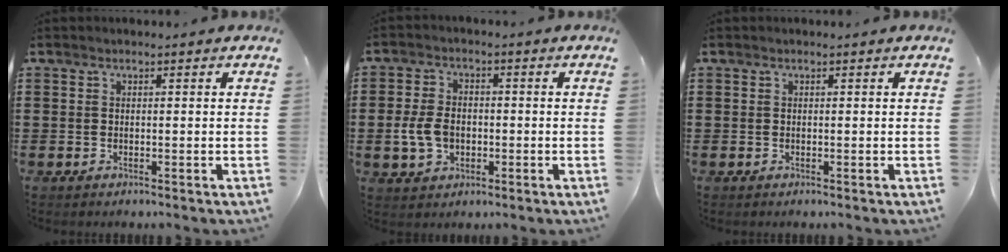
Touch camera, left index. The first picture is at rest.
{"total": 5.4, "force": [-1.0, 3.9, 3.6], "torque": [-0.099, -0.001, -0.025]}
{"total": 0.0}